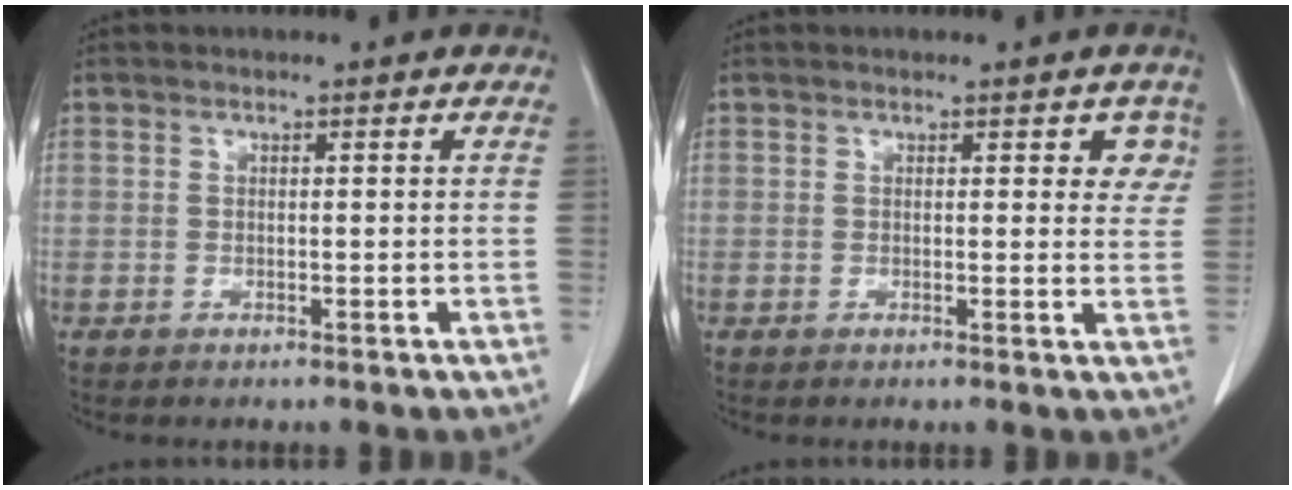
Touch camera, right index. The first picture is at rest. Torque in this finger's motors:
{"motor_torque": [0.03, -0.04, 0.07, 0.00]}